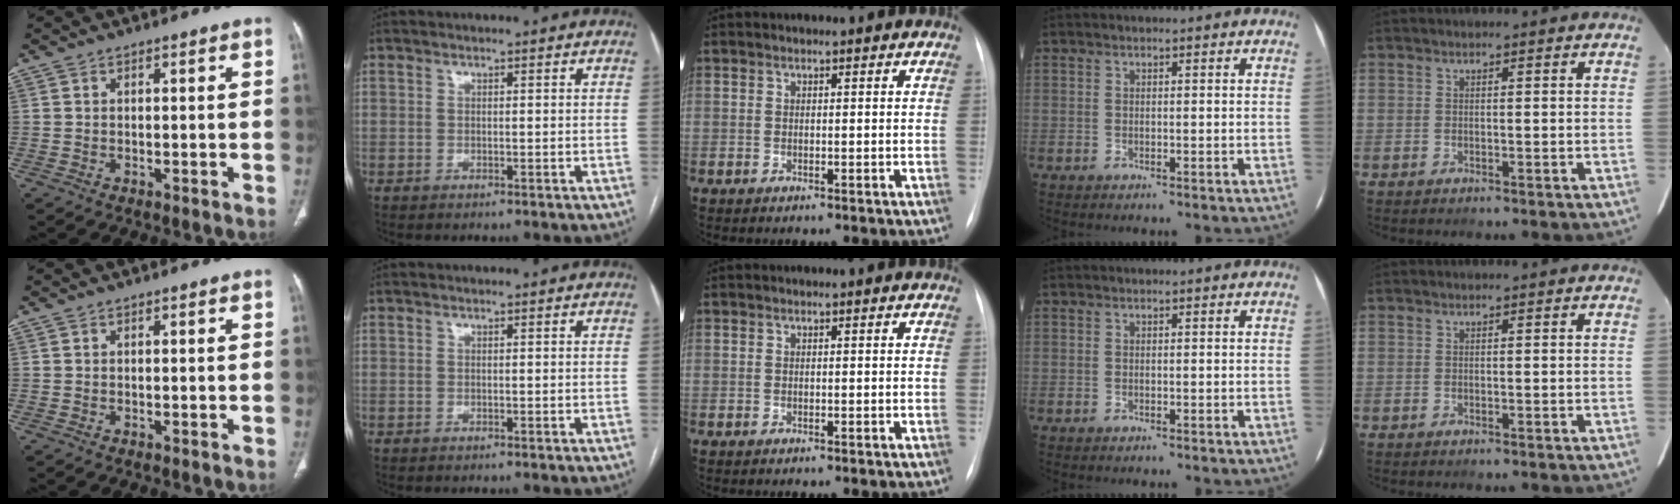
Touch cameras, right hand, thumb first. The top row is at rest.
{}